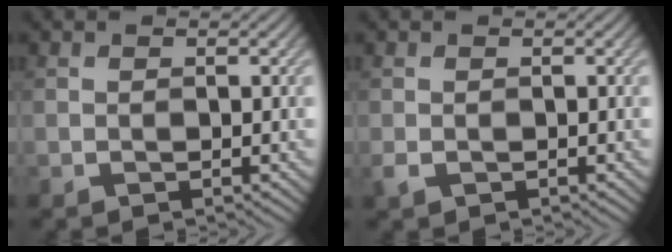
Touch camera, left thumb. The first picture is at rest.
{"total": 1.1, "force": [-0.5, 0.8, 0.6], "torque": [-0.021, -0.008, -0.008]}